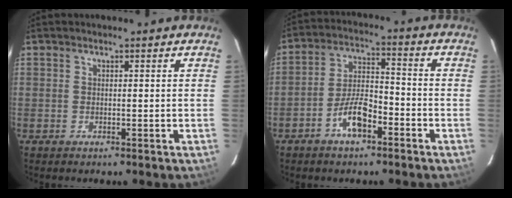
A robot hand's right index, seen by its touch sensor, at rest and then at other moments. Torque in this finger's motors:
{"motor_torque": [1.08, -0.40, 0.37, 0.09]}